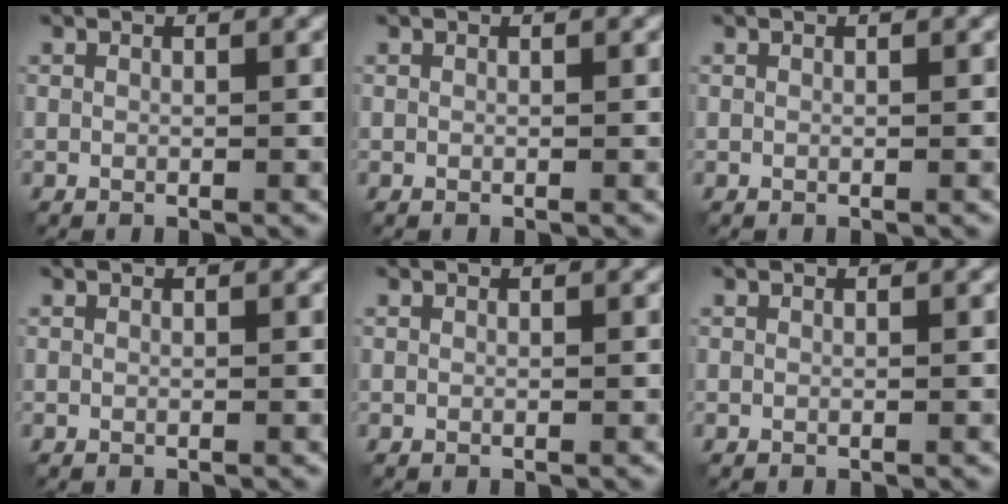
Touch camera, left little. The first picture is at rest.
{"total": 0.0}
{"total": 0.0}
{"total": 0.0}
{"total": 0.0}
{"total": 0.0}